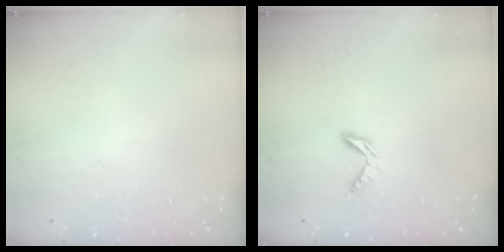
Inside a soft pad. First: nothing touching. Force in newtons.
{"total": 4.5, "press": 4.5, "slide": 0.3}